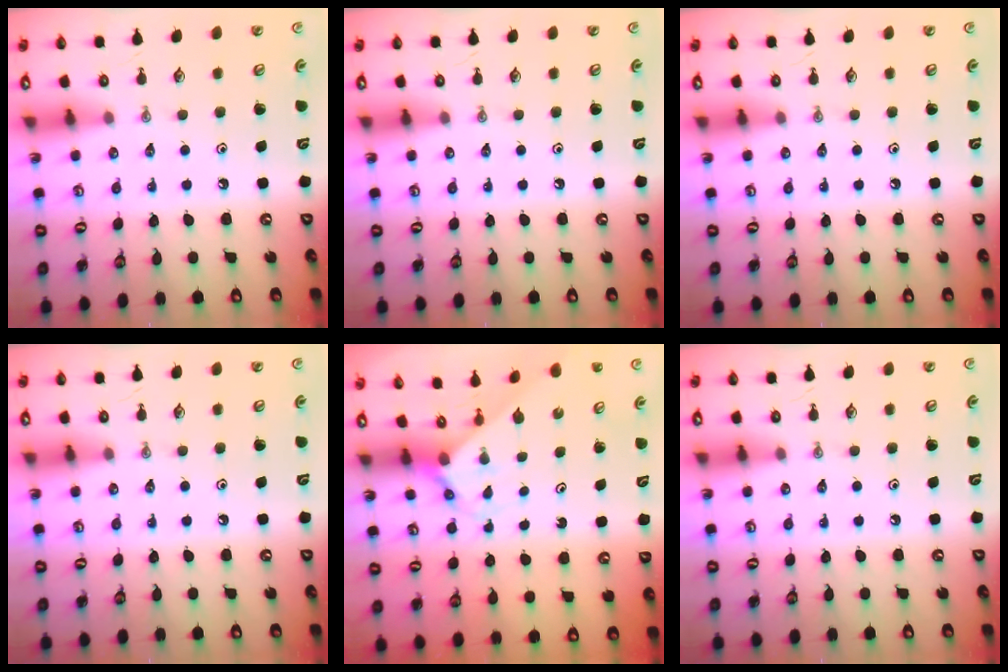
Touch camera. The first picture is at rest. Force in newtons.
{"total": 0.0}
{"total": 0.0}
{"total": 0.0}
{"total": 2.3, "press": 2.3, "slide": 0.2}
{"total": 0.0}